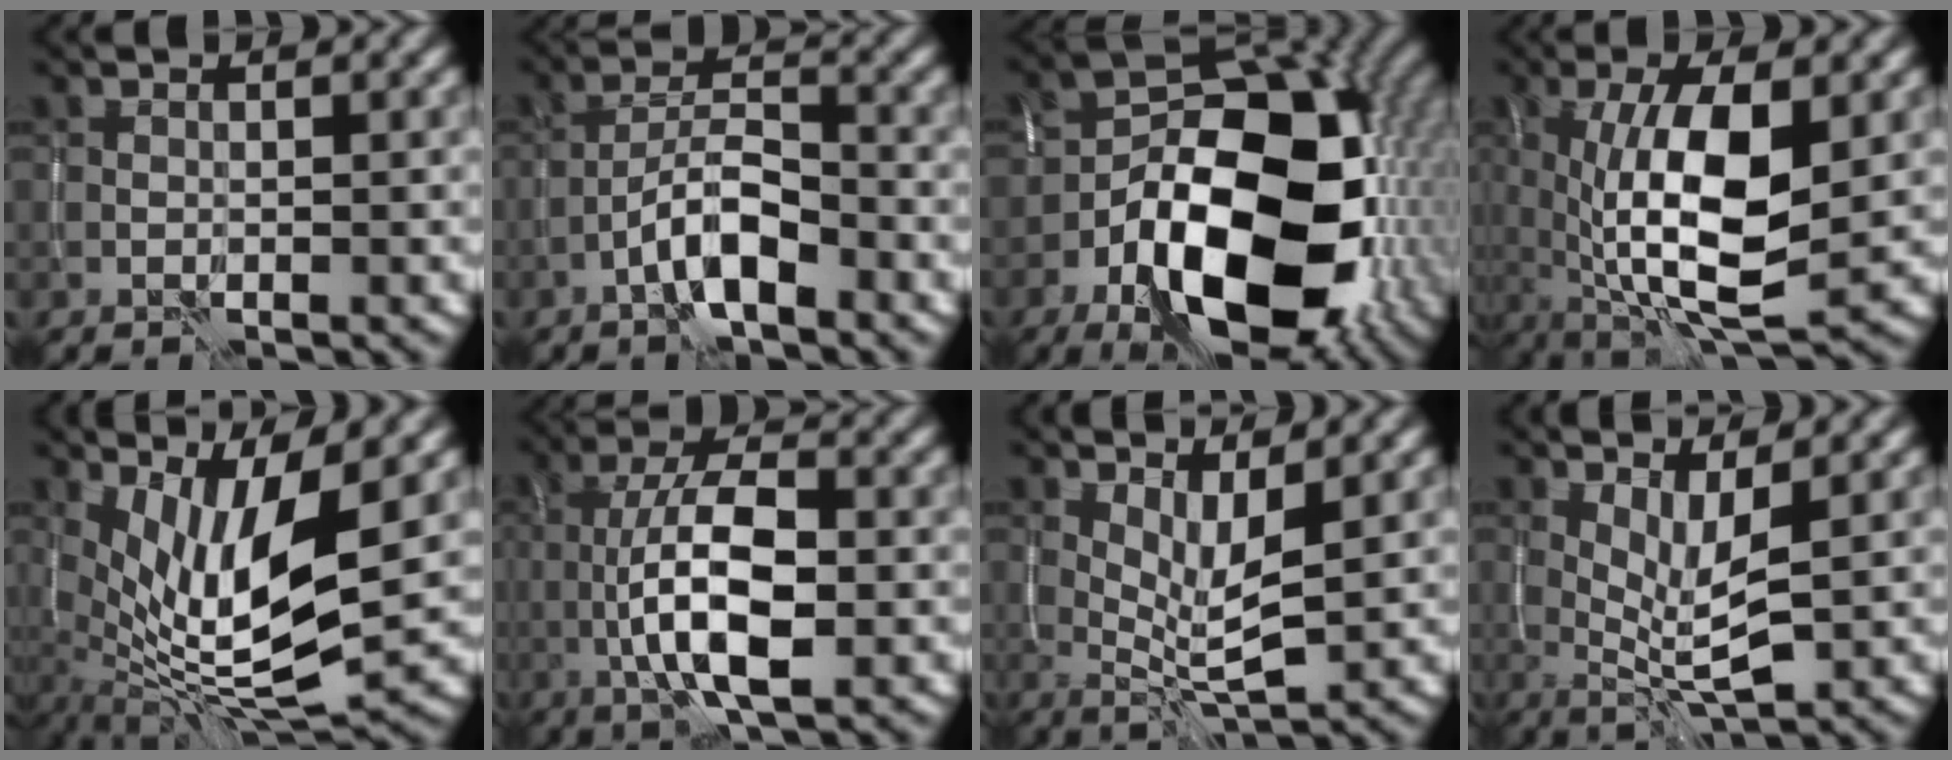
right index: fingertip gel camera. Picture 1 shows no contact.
{"total": 4.4, "force": [-2.5, 1.2, 3.4], "torque": [-0.057, 0.014, -0.051]}
{"total": 15.8, "force": [-5.0, 9.0, 12.1], "torque": [-0.170, -0.014, -0.086]}
{"total": 9.6, "force": [0.5, 3.2, 9.1], "torque": [-0.159, -0.011, 0.012]}
{"total": 9.6, "force": [1.3, 2.5, 9.2], "torque": [-0.177, -0.014, 0.028]}
{"total": 8.1, "force": [-1.7, 2.8, 7.4], "torque": [-0.139, 0.013, -0.036]}
{"total": 3.3, "force": [1.3, 0.7, 2.9], "torque": [-0.057, -0.011, 0.028]}
{"total": 3.4, "force": [1.0, 0.7, 3.1], "torque": [-0.065, -0.012, 0.023]}